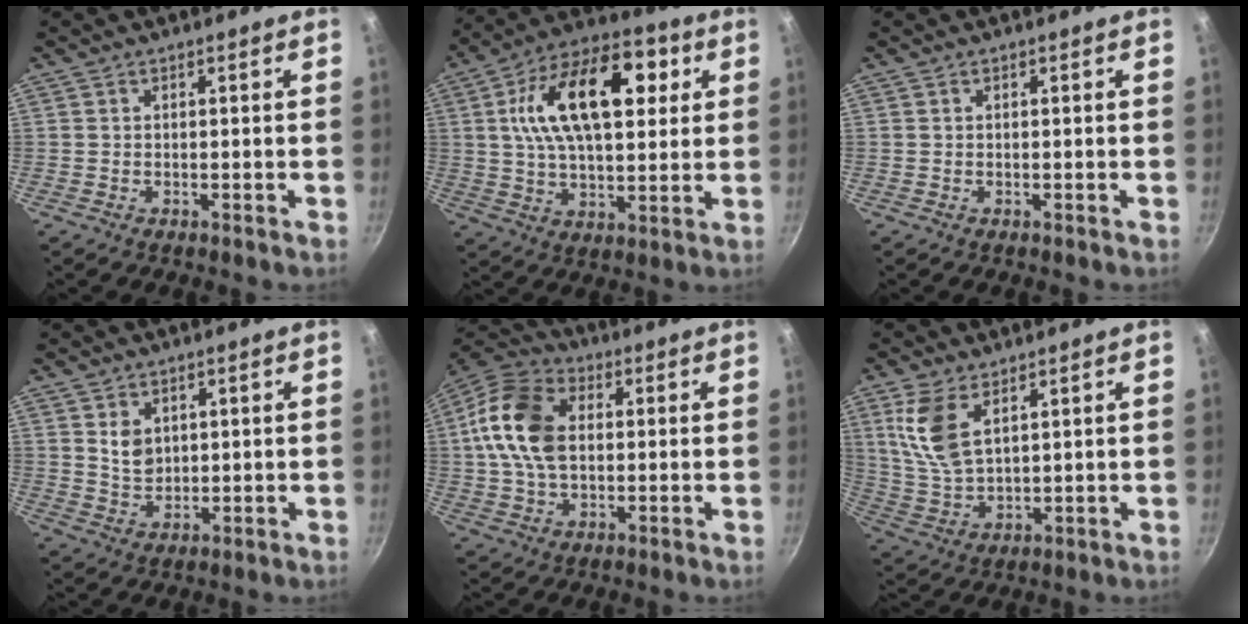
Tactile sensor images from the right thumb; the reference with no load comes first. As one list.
[{"total": 21.7, "force": [5.8, 11.8, 17.2], "torque": [-0.263, 0.007, 0.083]}, {"total": 0.0}, {"total": 4.7, "force": [1.6, 3.5, 2.7], "torque": [-0.032, -0.011, 0.033]}, {"total": 15.3, "force": [1.7, 10.4, 11.0], "torque": [-0.191, 0.019, 0.015]}, {"total": 9.9, "force": [4.4, 5.0, 7.2], "torque": [-0.144, -0.021, 0.096]}]